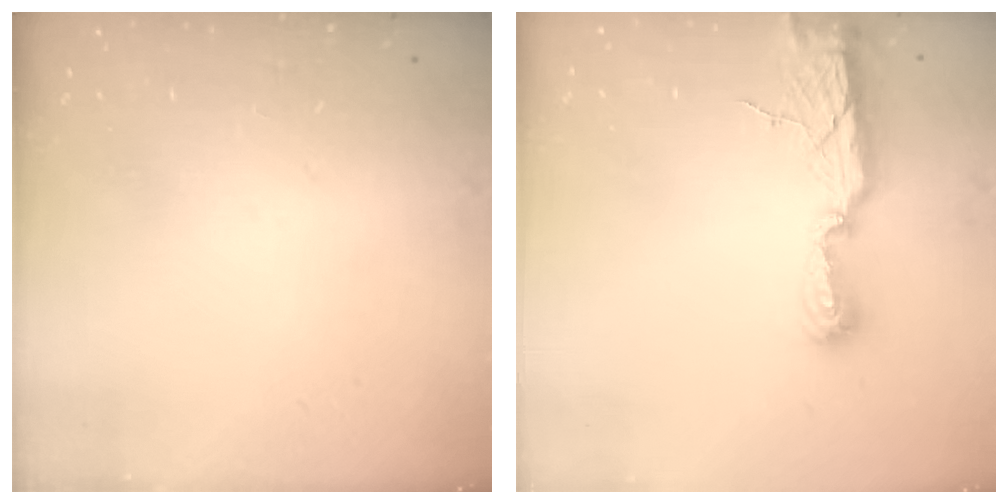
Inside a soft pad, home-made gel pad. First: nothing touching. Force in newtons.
{"total": 9.5, "press": 9.2, "slide": 2.7}